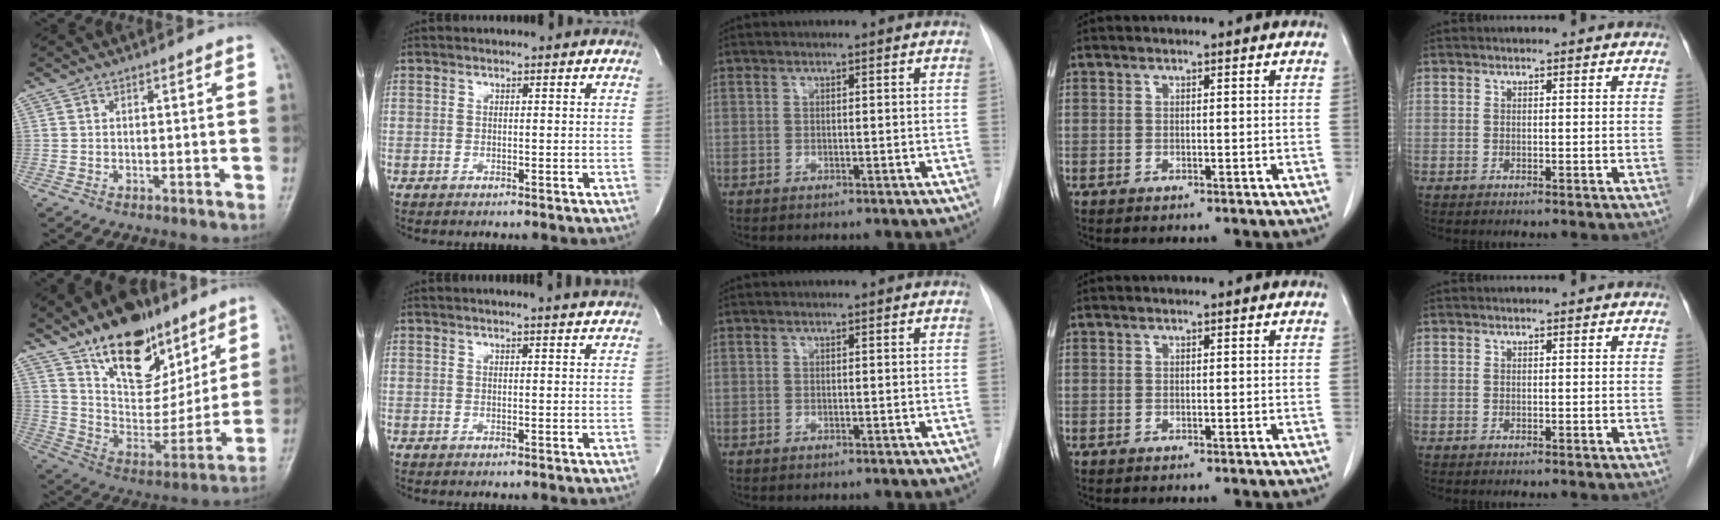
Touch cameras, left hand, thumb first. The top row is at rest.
{"thumb": {"total": 21.7, "force": [13.5, 12.0, 12.0], "torque": [-0.134, -0.061, 0.233]}, "index": {"total": 4.5, "force": [4.2, -0.7, 1.6], "torque": [-0.023, 0.005, 0.039]}}